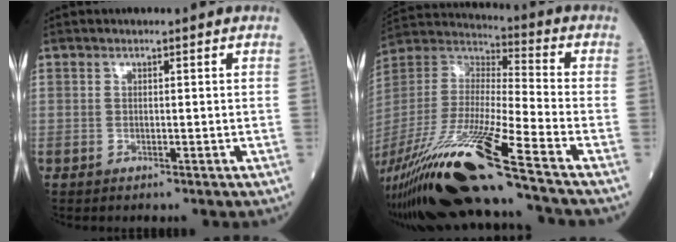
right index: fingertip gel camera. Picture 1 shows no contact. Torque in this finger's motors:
{"motor_torque": [1.25, -0.89, 0.90, 0.21]}